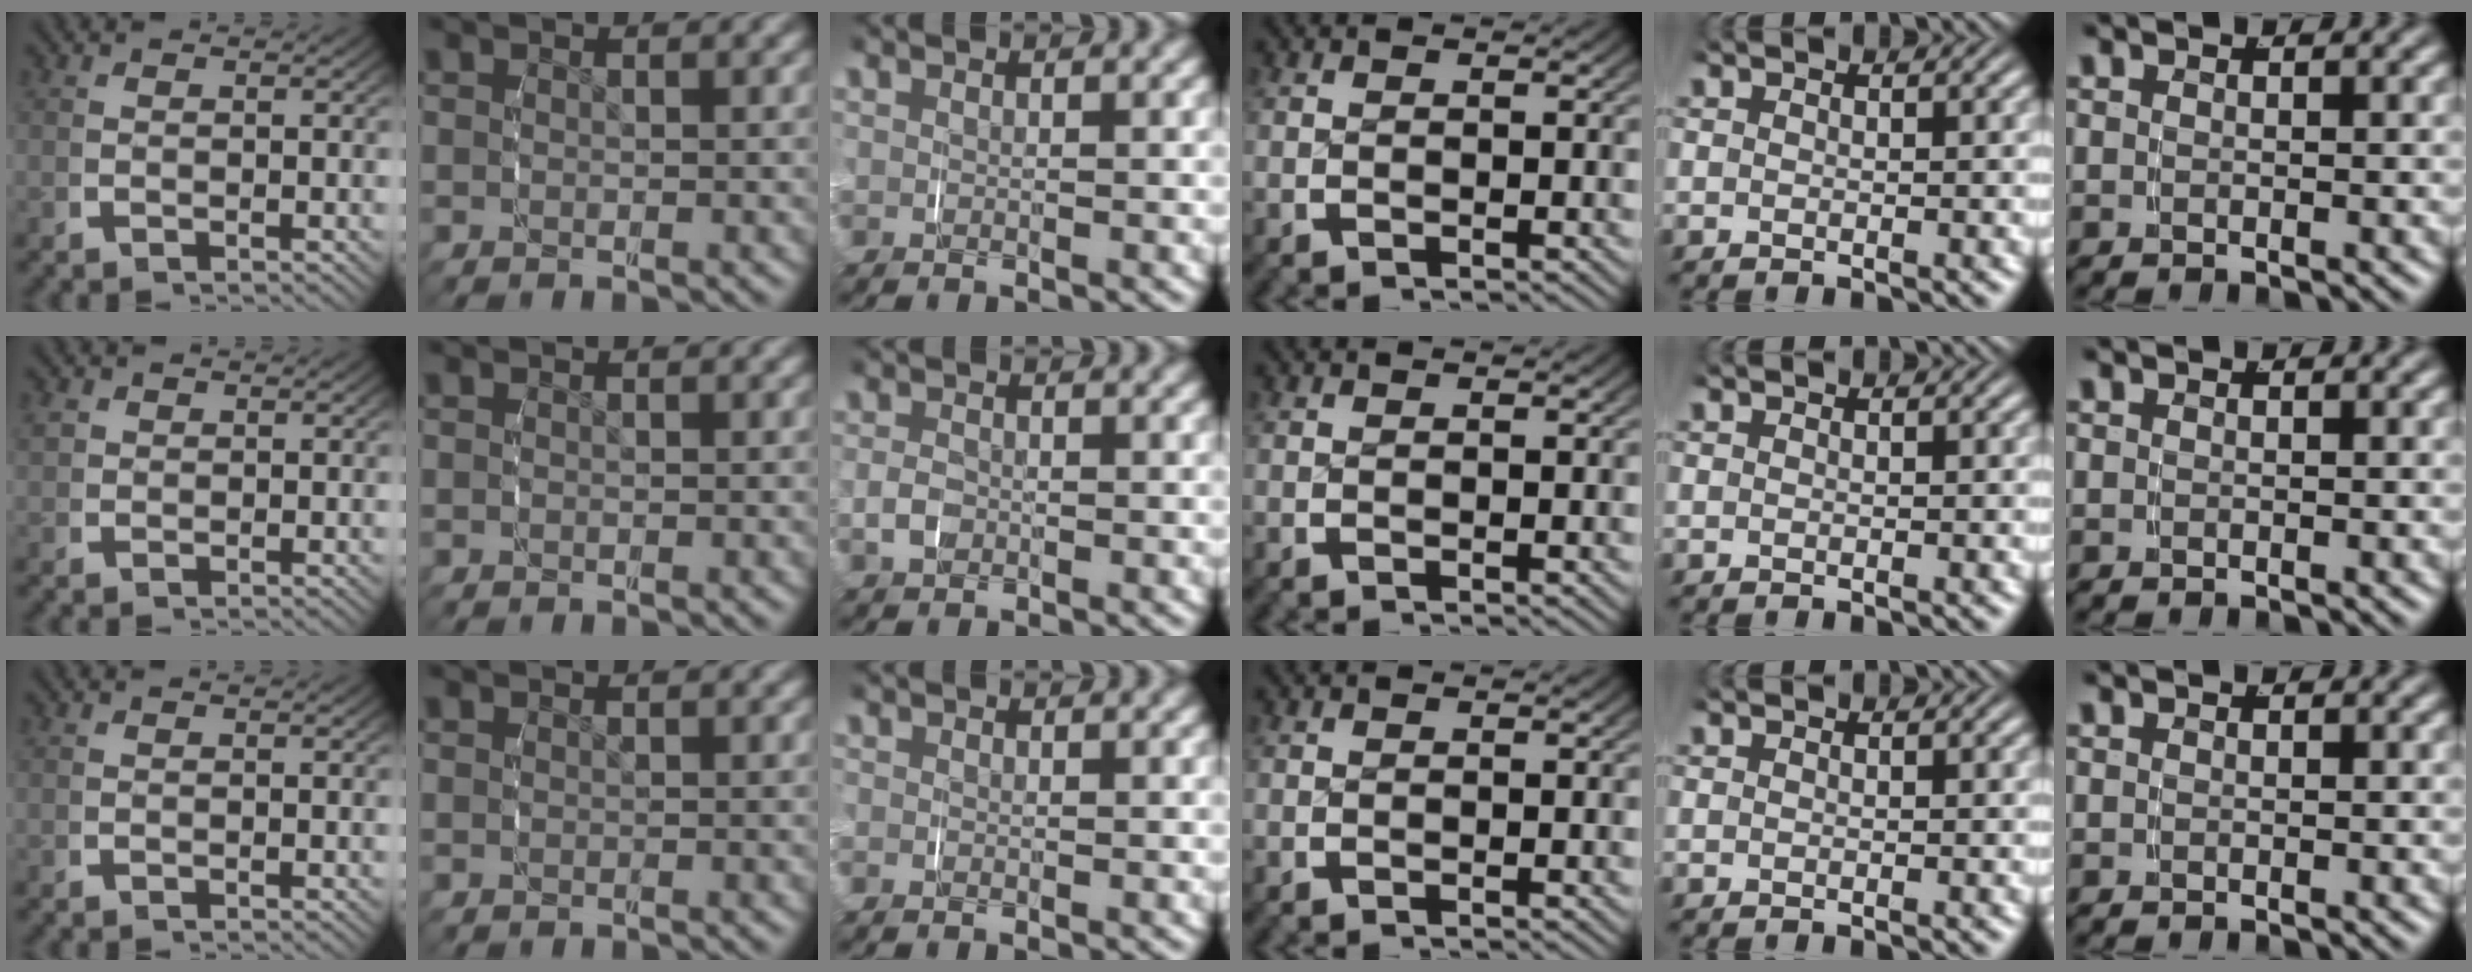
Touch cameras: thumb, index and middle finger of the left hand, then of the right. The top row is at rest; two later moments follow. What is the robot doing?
{"motion": "grasp_and_lifting", "object": "paper towel"}